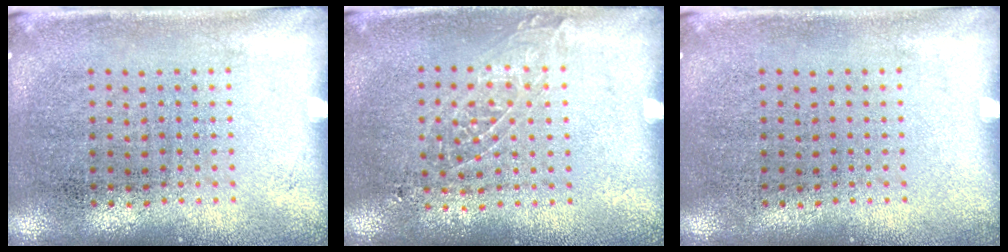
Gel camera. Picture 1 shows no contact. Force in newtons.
{"total": 0.9, "press": 0.9, "slide": 0.2}
{"total": 0.0}